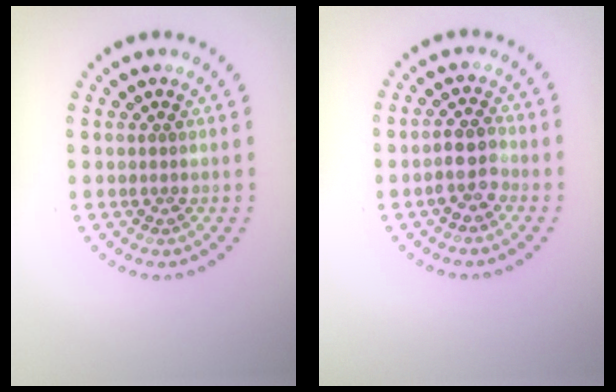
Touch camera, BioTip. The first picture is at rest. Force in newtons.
{"total": 2.7, "press": 2.5, "slide": 1.0}